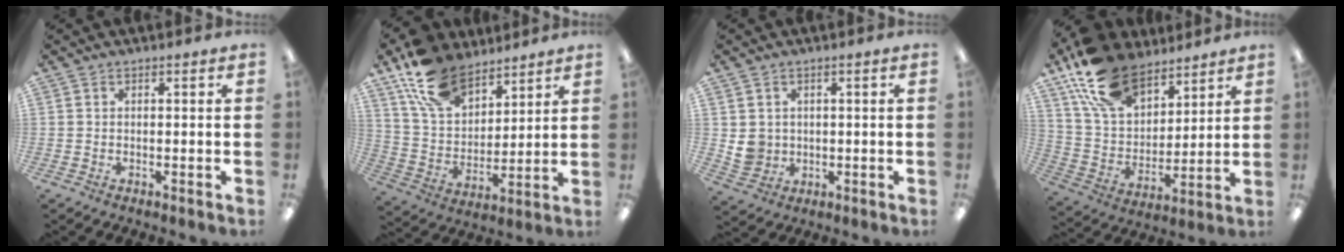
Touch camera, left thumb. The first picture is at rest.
{"total": 15.5, "force": [11.2, 8.2, 6.8], "torque": [-0.147, -0.048, 0.216]}
{"total": 4.6, "force": [1.1, 4.3, 1.1], "torque": [-0.013, 0.004, 0.025]}
{"total": 18.2, "force": [12.8, 10.0, 8.3], "torque": [-0.174, -0.056, 0.242]}